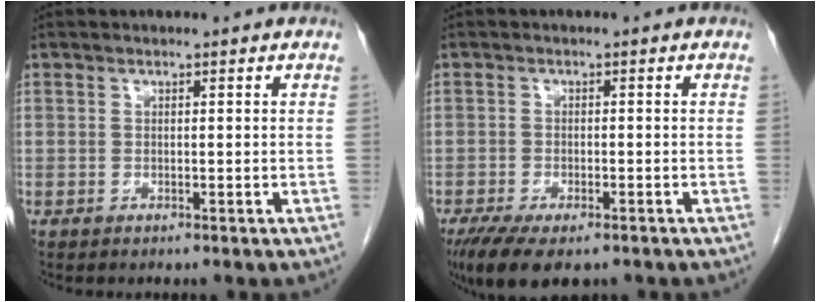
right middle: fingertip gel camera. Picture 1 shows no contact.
{"total": 9.1, "force": [-6.5, 3.3, 5.5], "torque": [-0.091, -0.016, -0.101]}